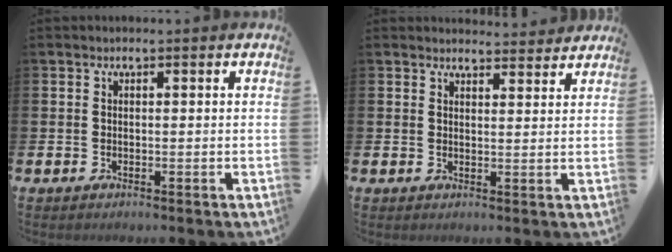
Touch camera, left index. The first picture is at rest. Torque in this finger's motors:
{"motor_torque": [-0.18, -0.43, -0.33, -0.06]}